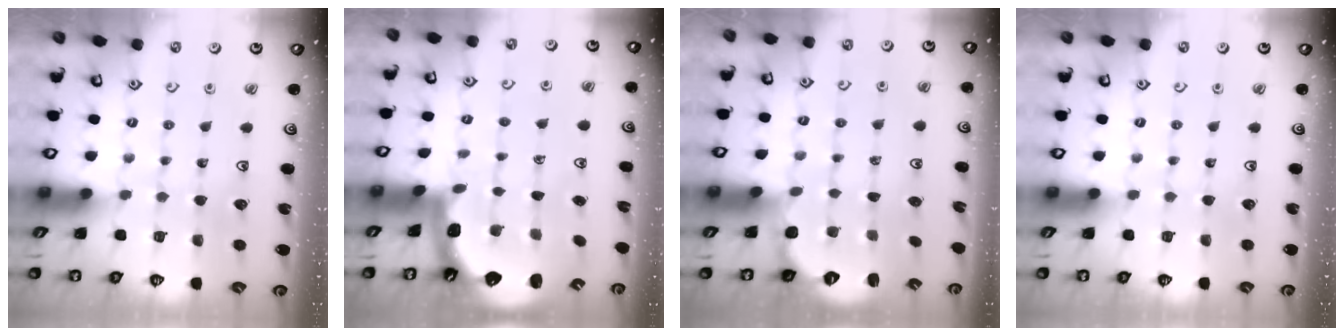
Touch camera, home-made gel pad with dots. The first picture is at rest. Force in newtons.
{"total": 1.7, "press": 1.5, "slide": 0.7}
{"total": 2.4, "press": 1.9, "slide": 1.5}
{"total": 0.0}